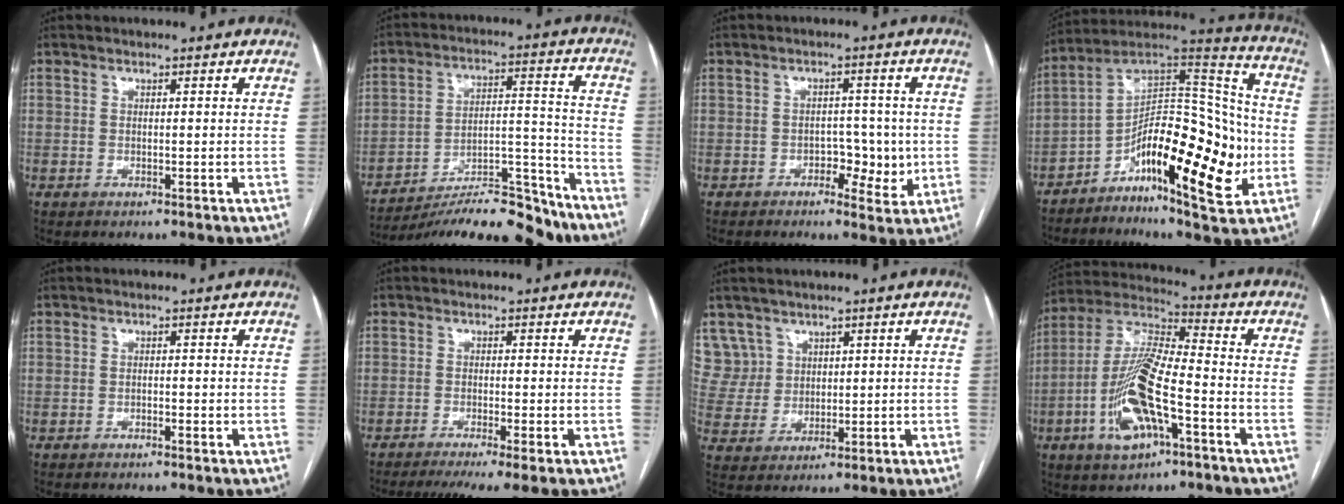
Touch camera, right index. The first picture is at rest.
{"total": 19.5, "force": [-17.4, 3.6, 8.1], "torque": [-0.107, 0.028, -0.272]}
{"total": 4.9, "force": [-1.2, 3.0, 3.7], "torque": [-0.039, 0.008, -0.016]}
{"total": 19.9, "force": [-6.1, 6.0, 18.0], "torque": [-0.291, 0.030, -0.094]}
{"total": 0.8, "force": [-0.4, 0.2, 0.6], "torque": [-0.010, 0.002, -0.005]}
{"total": 7.1, "force": [-5.3, -0.2, 4.7], "torque": [-0.065, -0.011, -0.082]}
{"total": 6.7, "force": [3.9, 5.5, -0.1], "torque": [0.000, 0.016, 0.090]}
{"total": 15.5, "force": [-5.4, 4.3, 13.9], "torque": [-0.292, 0.001, -0.097]}